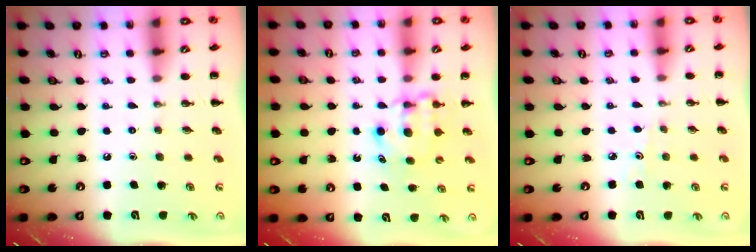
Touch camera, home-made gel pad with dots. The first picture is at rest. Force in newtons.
{"total": 5.4, "press": 5.3, "slide": 0.6}
{"total": 2.6, "press": 2.3, "slide": 1.1}